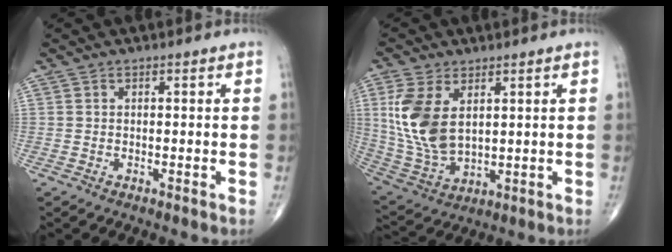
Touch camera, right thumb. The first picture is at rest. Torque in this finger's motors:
{"motor_torque": [-0.48, 1.05, 1.24, 0.40, 0.49]}